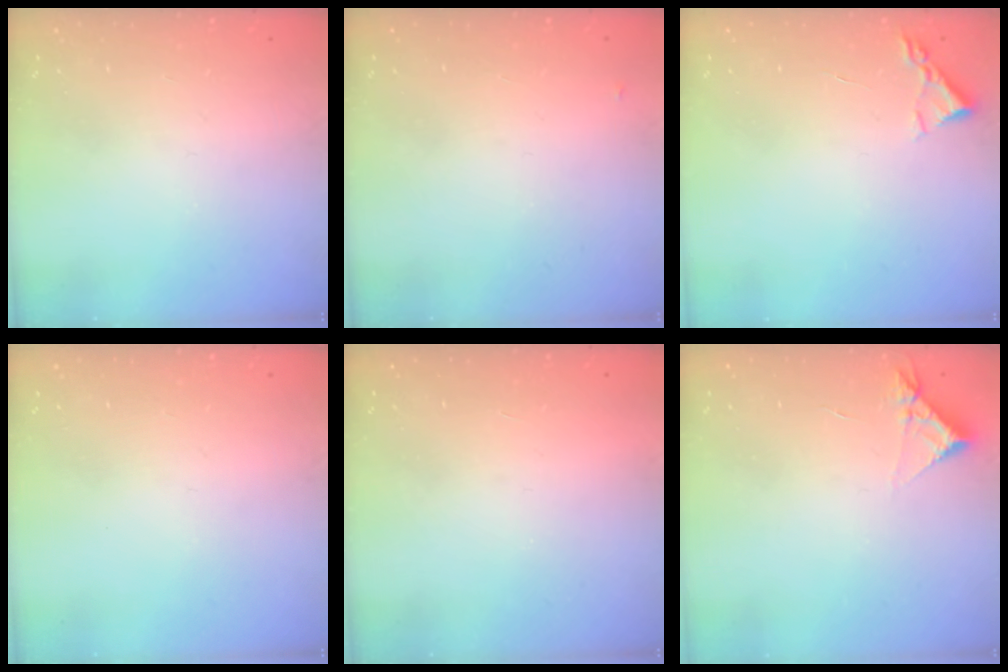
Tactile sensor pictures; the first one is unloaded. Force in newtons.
{"total": 2.8, "press": 2.8, "slide": 0.4}
{"total": 2.2, "press": 2.2, "slide": 0.3}
{"total": 0.0}
{"total": 1.5, "press": 1.5, "slide": 0.1}
{"total": 3.4, "press": 3.4, "slide": 0.5}